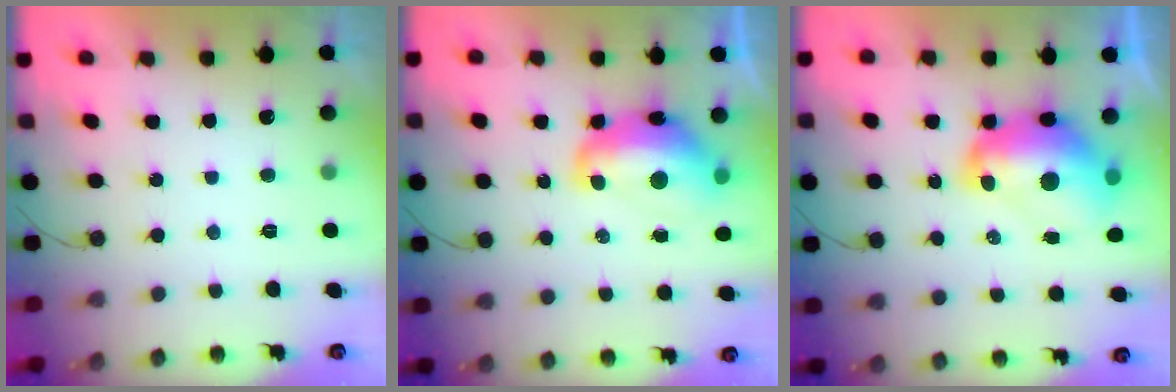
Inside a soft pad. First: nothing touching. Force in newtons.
{"total": 14.1, "press": 14.0, "slide": 1.6}
{"total": 14.1, "press": 14.0, "slide": 1.4}